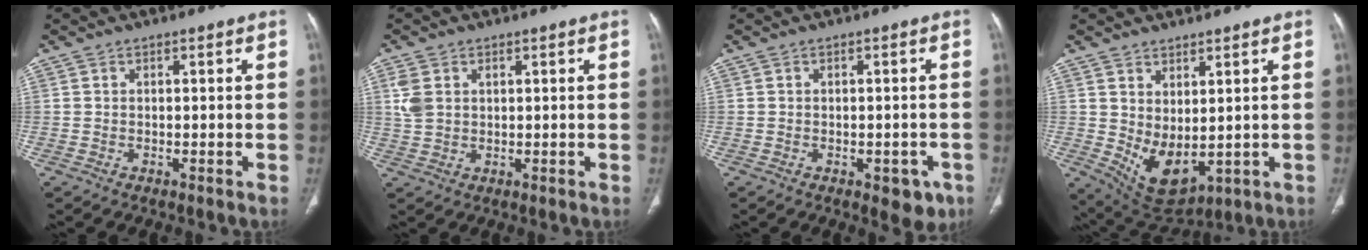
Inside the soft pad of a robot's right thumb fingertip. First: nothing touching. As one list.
[{"total": 4.2, "force": [1.3, 3.0, 2.6], "torque": [-0.060, 0.003, 0.031]}, {"total": 5.0, "force": [-2.4, 2.8, 3.5], "torque": [-0.018, 0.007, -0.024]}, {"total": 8.7, "force": [0.7, 4.8, 7.2], "torque": [-0.115, -0.021, 0.043]}]